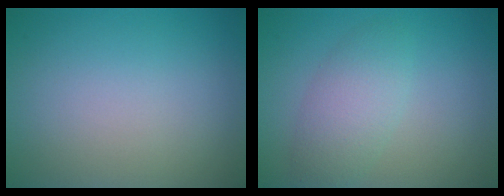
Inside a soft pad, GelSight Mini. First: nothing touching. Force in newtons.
{"total": 3.4, "press": 3.4, "slide": 0.1}